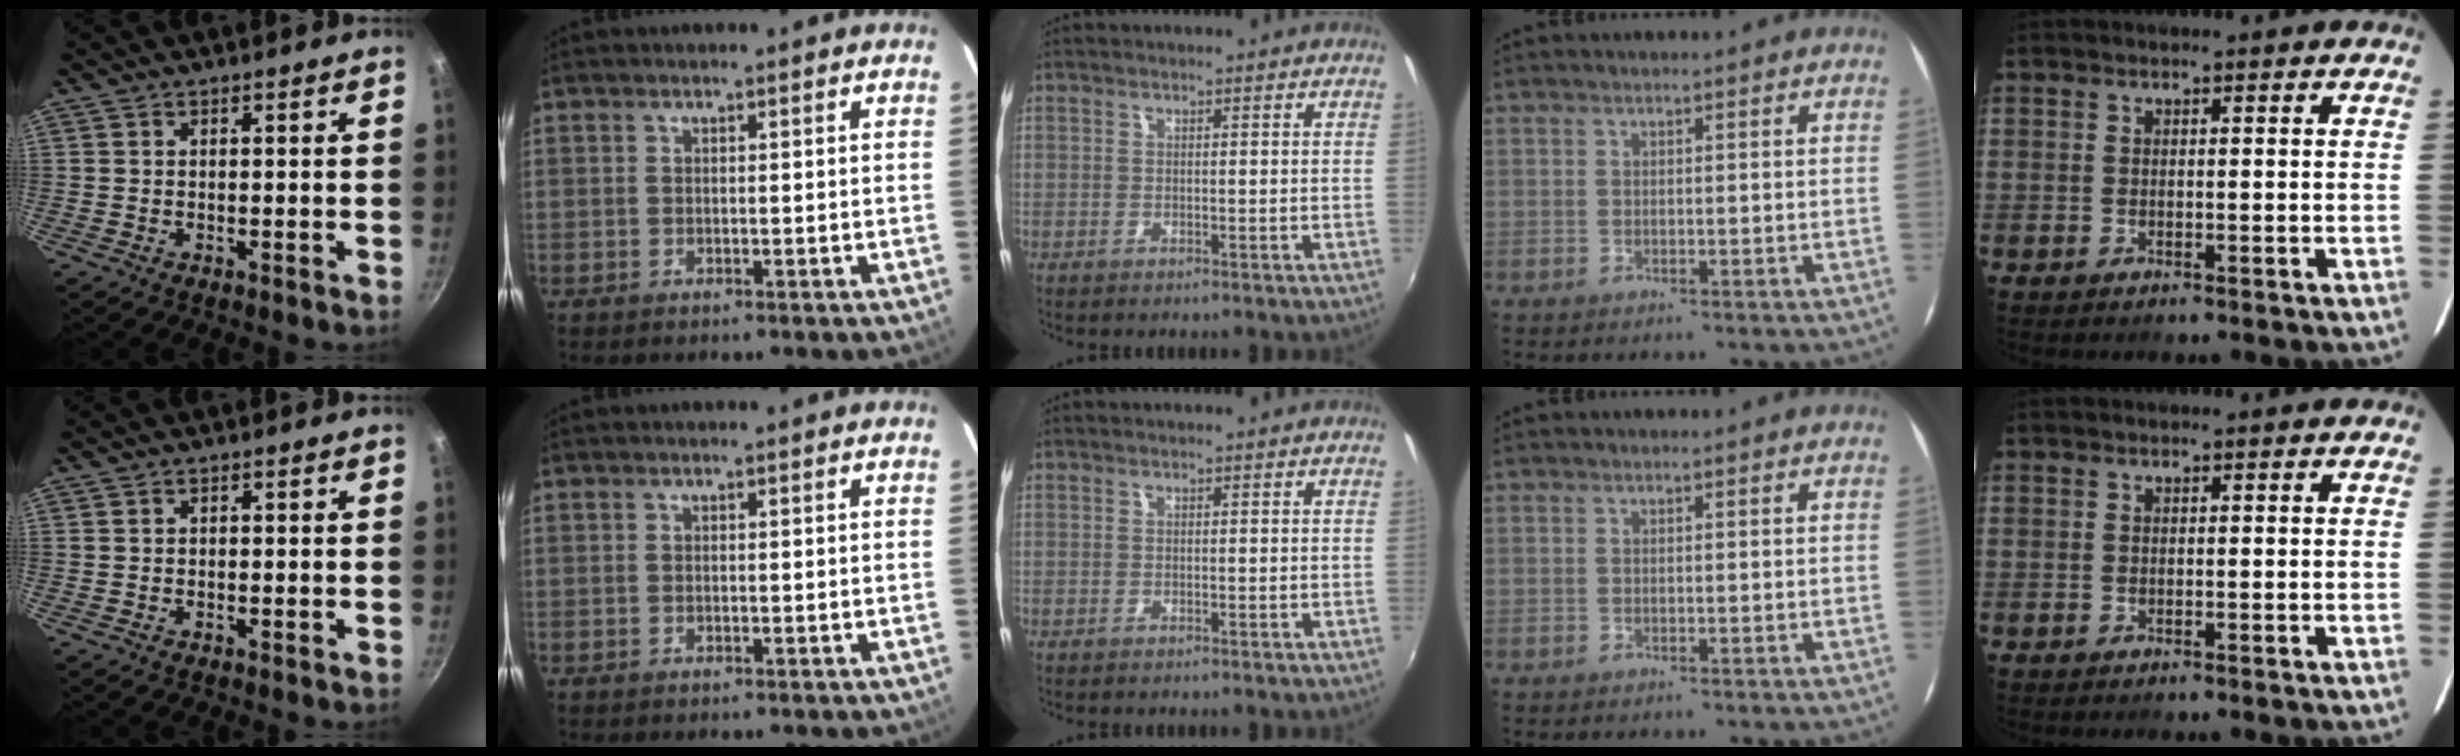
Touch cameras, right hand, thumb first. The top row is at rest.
{}